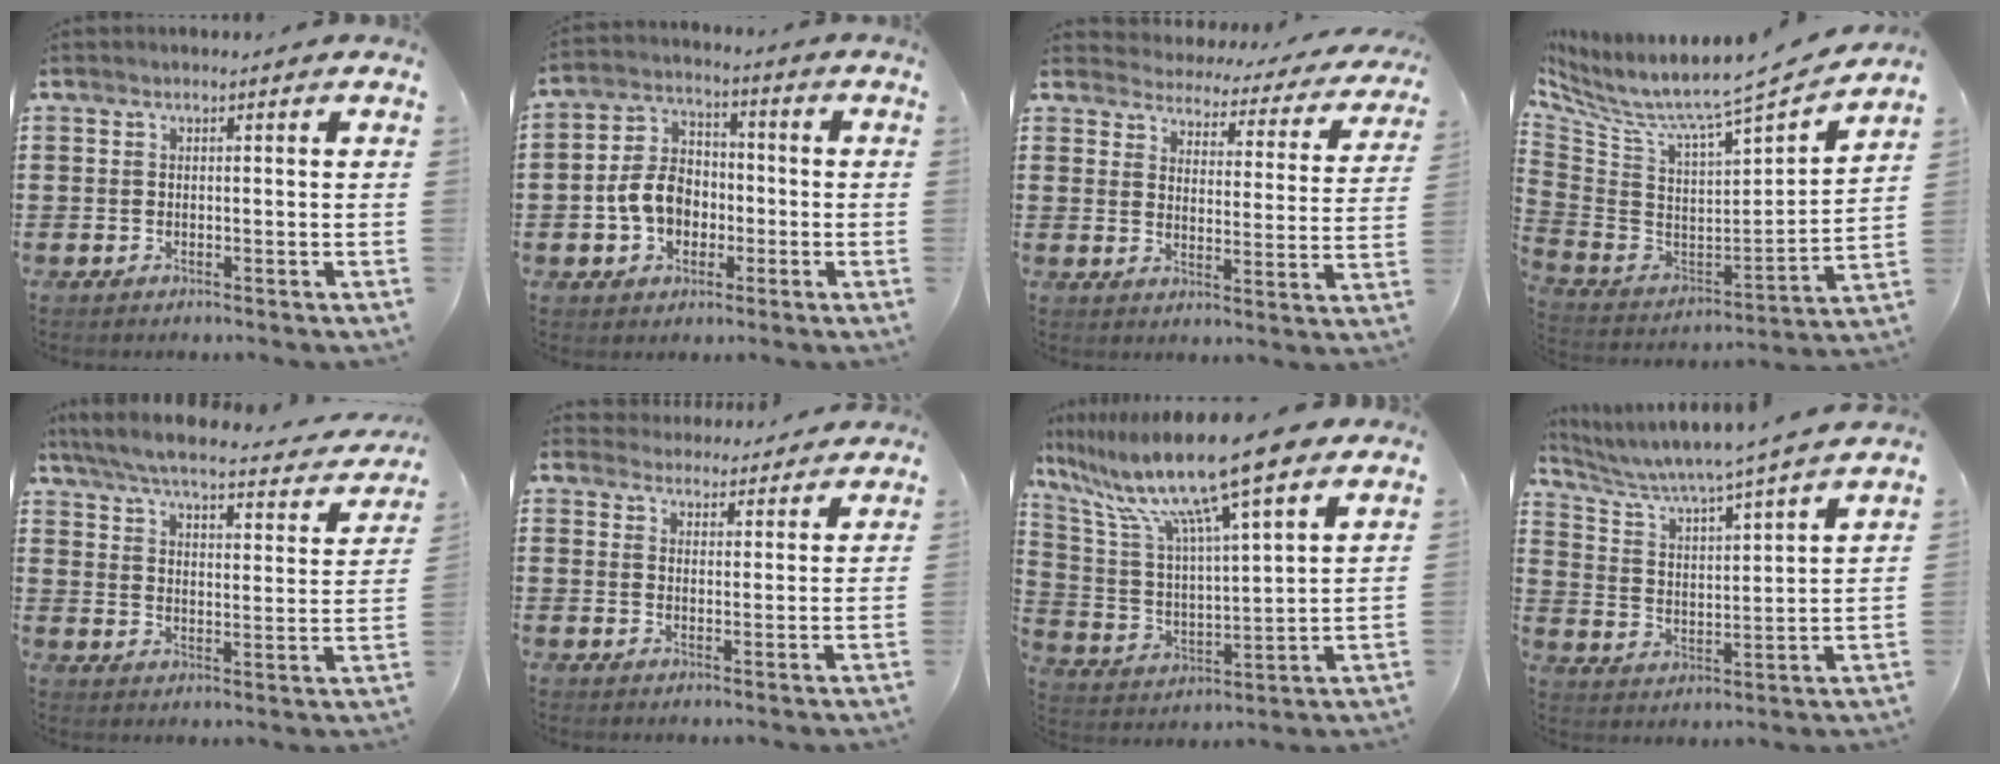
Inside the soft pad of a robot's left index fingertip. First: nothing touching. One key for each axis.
{"total": 7.6, "fx": -1.6, "fy": 6.0, "fz": 4.4, "tx": -0.115, "ty": 0.011, "tz": -0.036}
{"total": 3.0, "fx": 3.0, "fy": 0.3, "fz": -0.1, "tx": -0.021, "ty": -0.029, "tz": 0.044}
{"total": 6.0, "fx": 5.0, "fy": -0.1, "fz": 3.3, "tx": -0.091, "ty": -0.062, "tz": 0.068}
{"total": 5.4, "fx": 4.8, "fy": 0.0, "fz": 2.4, "tx": -0.070, "ty": -0.034, "tz": 0.077}
{"total": 4.0, "fx": 4.0, "fy": 0.6, "fz": -0.1, "tx": -0.015, "ty": -0.017, "tz": 0.073}
{"total": 13.7, "fx": 10.7, "fy": 0.5, "fz": 8.6, "tx": -0.203, "ty": -0.063, "tz": 0.178}
{"total": 4.7, "fx": 4.4, "fy": -0.6, "fz": 1.6, "tx": -0.055, "ty": -0.039, "tz": 0.064}